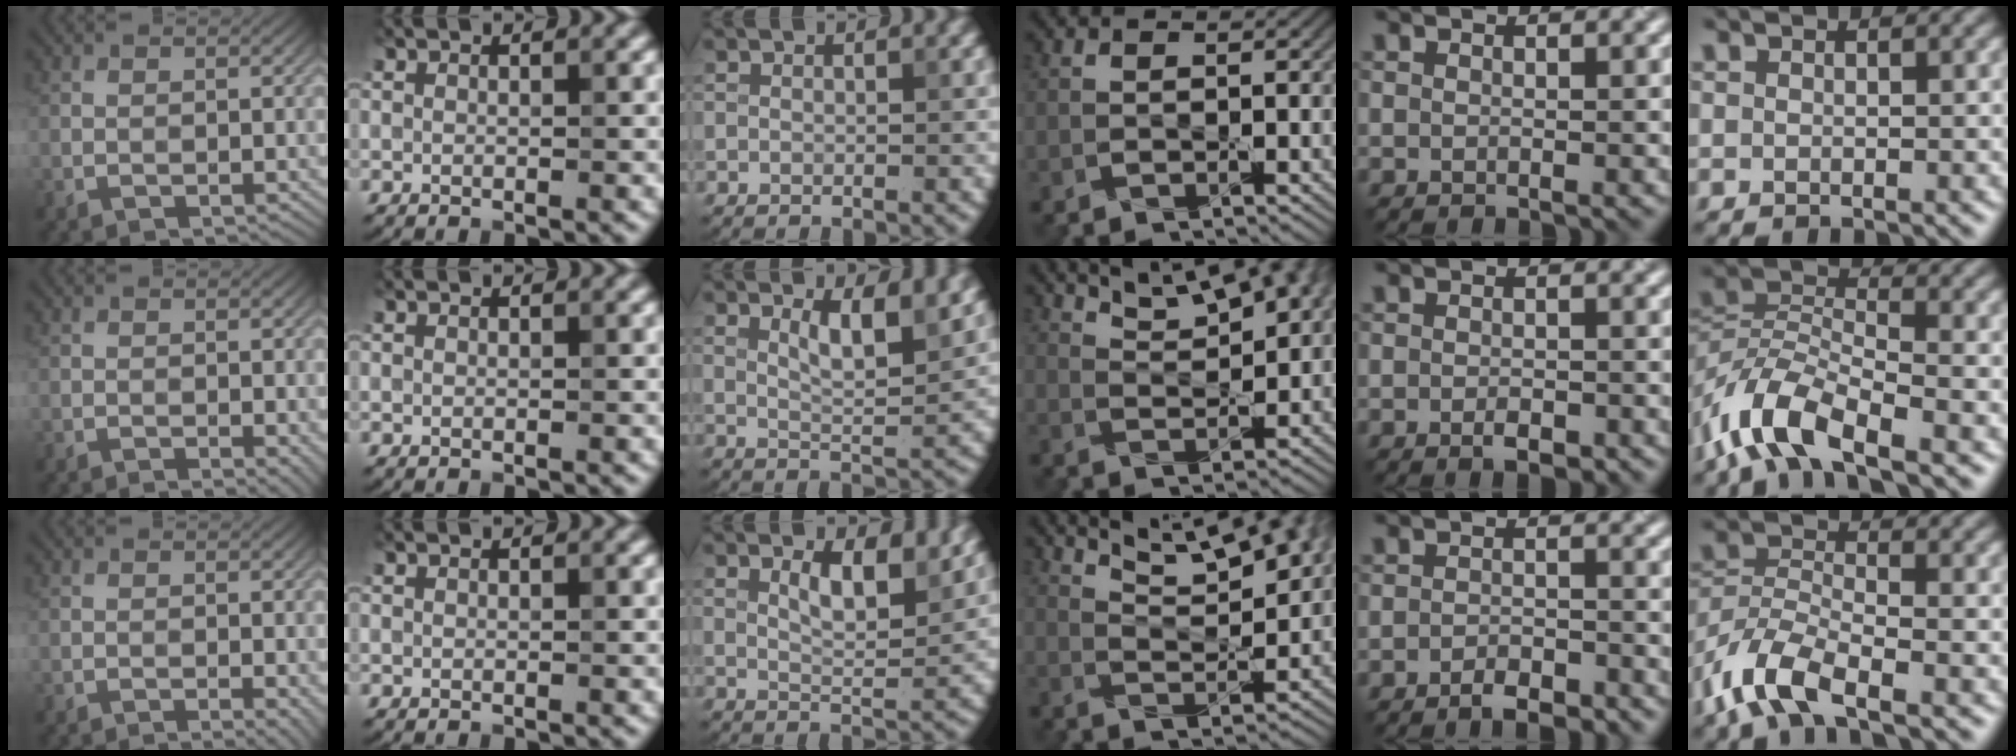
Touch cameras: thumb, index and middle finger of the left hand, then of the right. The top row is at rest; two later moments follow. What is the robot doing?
{"motion": "pour", "object": "sugar"}